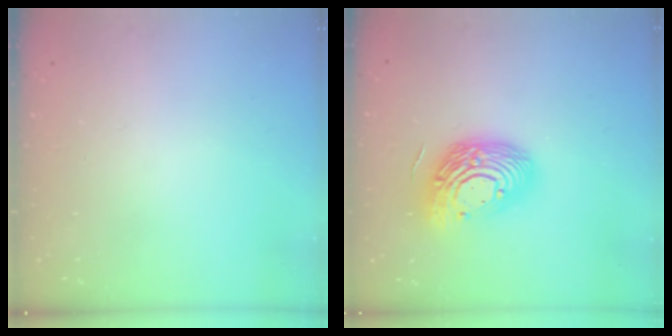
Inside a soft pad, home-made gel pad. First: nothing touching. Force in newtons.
{"total": 17.0, "press": 16.9, "slide": 1.3}